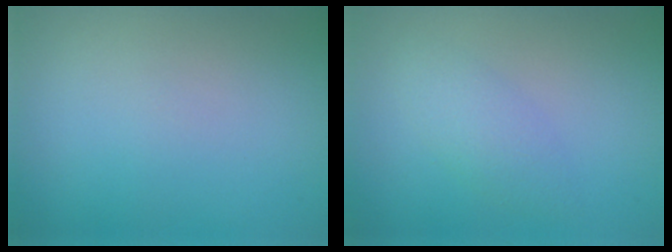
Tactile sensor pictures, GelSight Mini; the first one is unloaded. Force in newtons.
{"total": 2.0, "press": 2.0, "slide": 0.1}